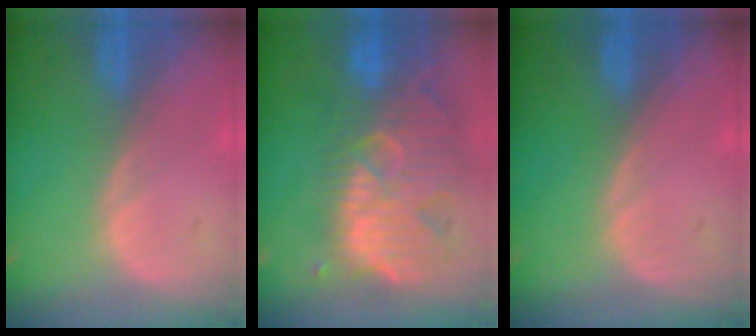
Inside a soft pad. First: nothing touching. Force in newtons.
{"total": 13.1, "press": 11.4, "slide": 6.4}
{"total": 0.0}